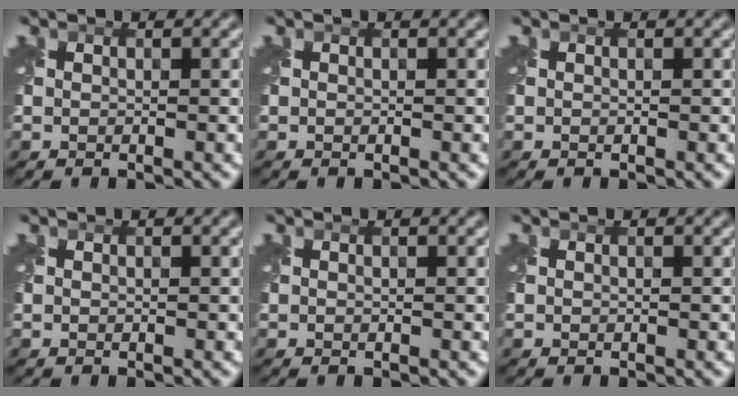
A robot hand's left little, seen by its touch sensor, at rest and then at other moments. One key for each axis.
{"total": 0.0}
{"total": 0.0}
{"total": 0.0}
{"total": 0.0}
{"total": 0.0}